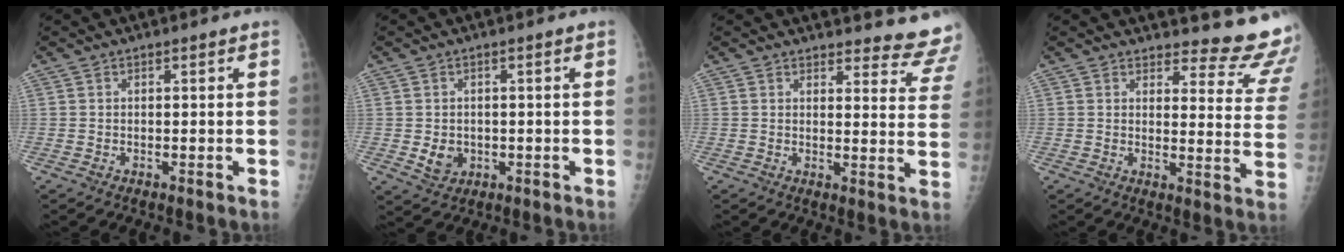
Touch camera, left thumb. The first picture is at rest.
{"total": 3.6, "force": [-0.4, 3.0, 1.9], "torque": [-0.018, -0.002, 0.005]}
{"total": 11.9, "force": [11.7, 1.8, 0.7], "torque": [0.034, -0.119, 0.100]}
{"total": 14.3, "force": [13.7, 3.0, 2.7], "torque": [0.009, -0.148, 0.132]}